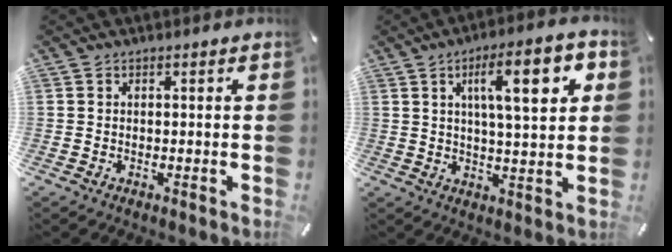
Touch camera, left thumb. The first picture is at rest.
{"total": 15.1, "force": [5.4, 4.3, 13.4], "torque": [-0.202, -0.003, 0.077]}